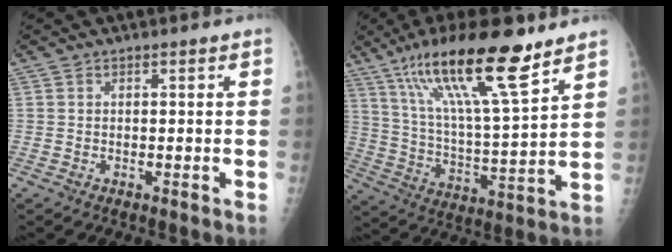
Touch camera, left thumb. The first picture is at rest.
{"total": 20.8, "force": [13.6, 3.6, 15.4], "torque": [-0.263, -0.052, 0.243]}